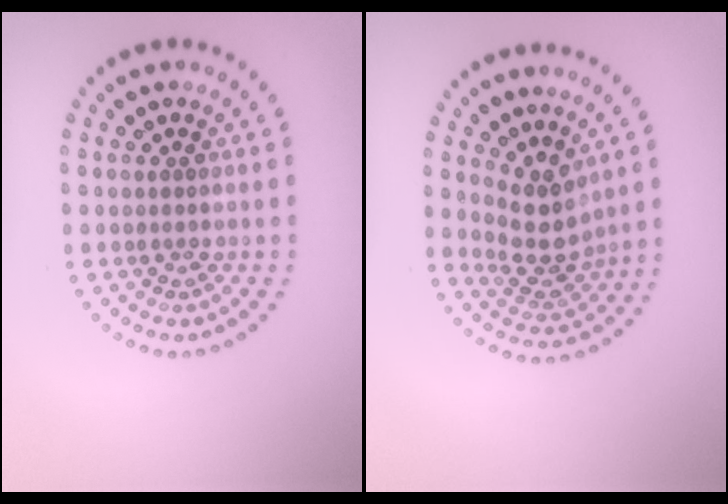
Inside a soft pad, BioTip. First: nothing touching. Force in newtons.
{"total": 3.6, "press": 3.1, "slide": 1.9}